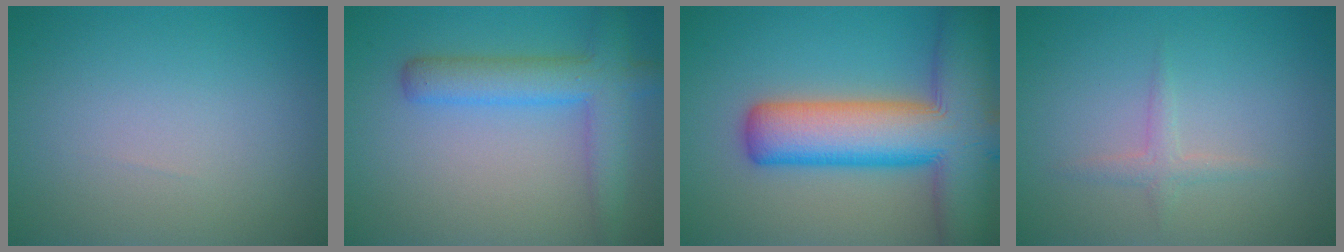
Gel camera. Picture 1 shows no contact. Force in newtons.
{"total": 5.0, "press": 5.0, "slide": 0.2}
{"total": 13.0, "press": 13.0, "slide": 0.7}
{"total": 1.3, "press": 1.3, "slide": 0.1}